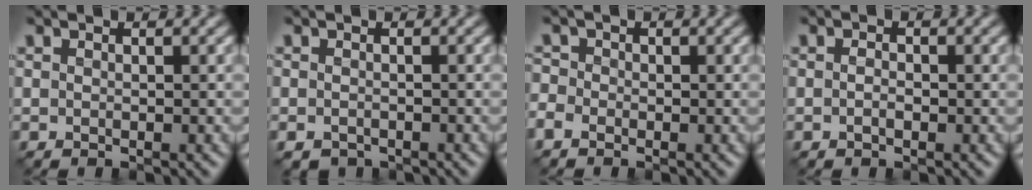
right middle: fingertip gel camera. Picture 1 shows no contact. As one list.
[{"total": 1.1, "force": [-0.9, 0.6, 0.2], "torque": [-0.003, -0.010, -0.019]}, {"total": 1.9, "force": [-1.1, 1.5, 0.6], "torque": [-0.012, -0.003, -0.028]}, {"total": 1.1, "force": [-0.4, 0.6, 0.8], "torque": [-0.019, -0.001, -0.012]}]